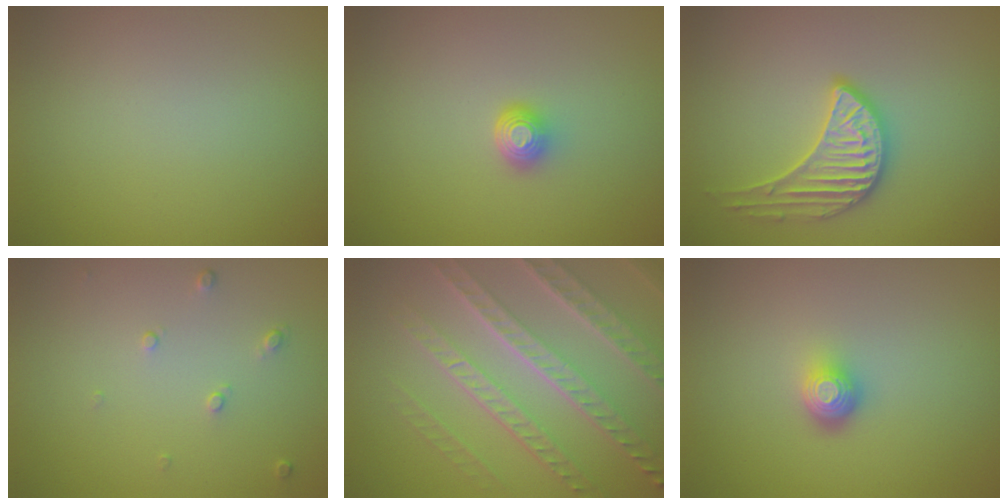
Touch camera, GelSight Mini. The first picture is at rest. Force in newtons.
{"total": 1.6, "press": 1.2, "slide": 1.0}
{"total": 3.3, "press": 3.2, "slide": 0.9}
{"total": 0.9, "press": 0.6, "slide": 0.7}
{"total": 7.4, "press": 5.2, "slide": 5.2}
{"total": 2.0, "press": 1.4, "slide": 1.4}